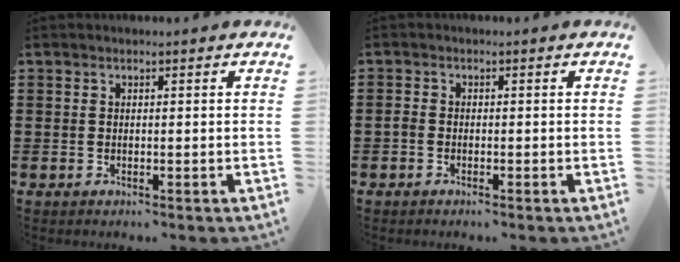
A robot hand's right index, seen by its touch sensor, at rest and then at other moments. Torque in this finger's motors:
{"motor_torque": [0.54, -0.08, 0.00, 0.02]}